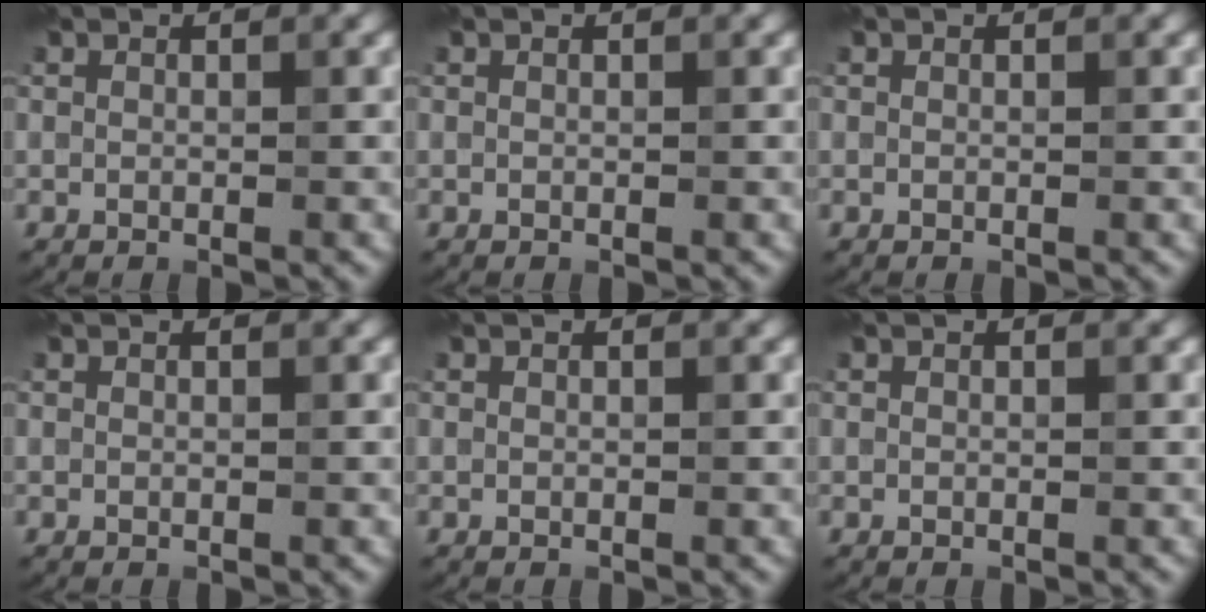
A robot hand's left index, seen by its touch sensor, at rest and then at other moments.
{"total": 0.0}
{"total": 0.0}
{"total": 0.0}
{"total": 0.0}
{"total": 0.0}